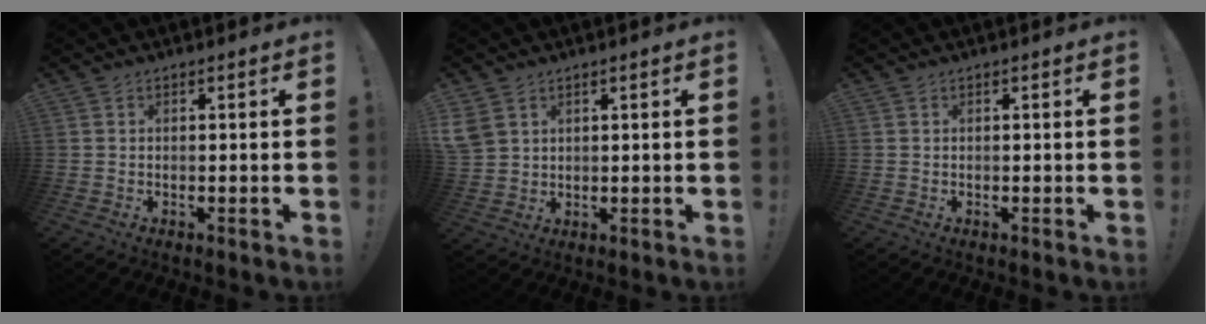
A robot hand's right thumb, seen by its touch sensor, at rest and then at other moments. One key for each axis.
{"total": 5.3, "fx": 2.6, "fy": 3.8, "fz": 2.5, "tx": -0.051, "ty": -0.007, "tz": 0.055}
{"total": 0.0}